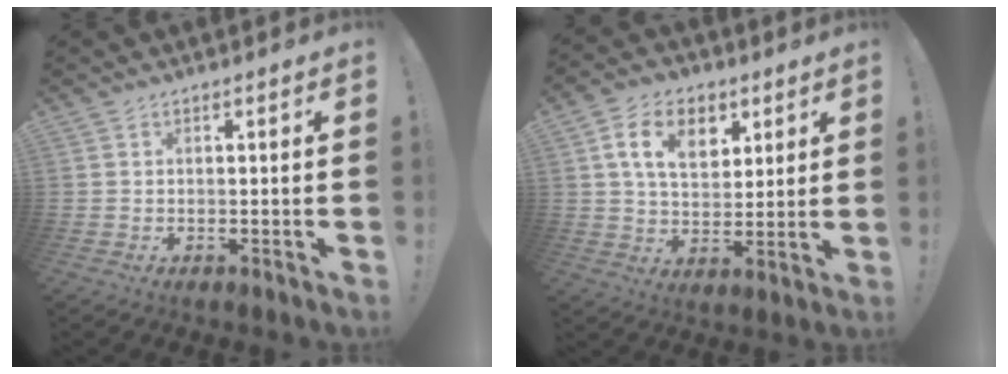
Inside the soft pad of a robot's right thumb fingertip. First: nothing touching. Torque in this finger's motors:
{"motor_torque": [1.25, 1.25, 0.49, 0.42, 0.06]}